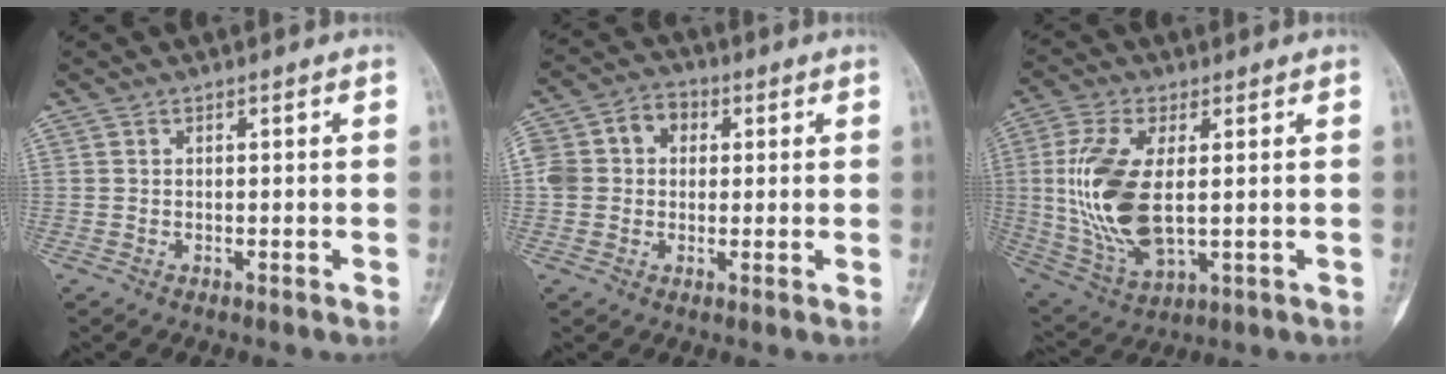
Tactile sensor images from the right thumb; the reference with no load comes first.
{"total": 10.1, "force": [1.6, 8.4, 5.2], "torque": [-0.084, 0.030, 0.023]}
{"total": 15.9, "force": [0.9, 7.7, 13.9], "torque": [-0.296, -0.014, 0.029]}